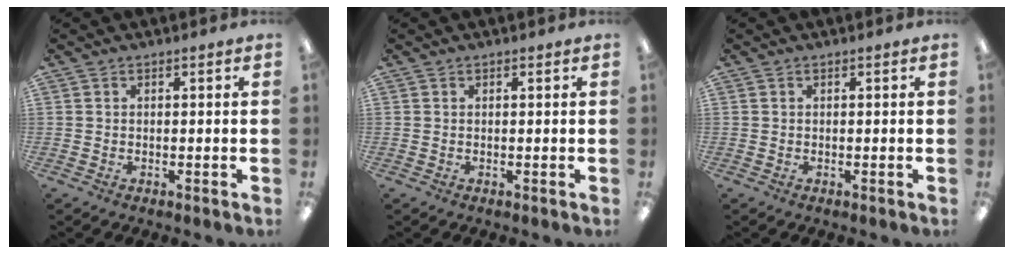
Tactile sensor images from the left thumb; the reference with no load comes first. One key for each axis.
{"total": 0.0}
{"total": 0.0}